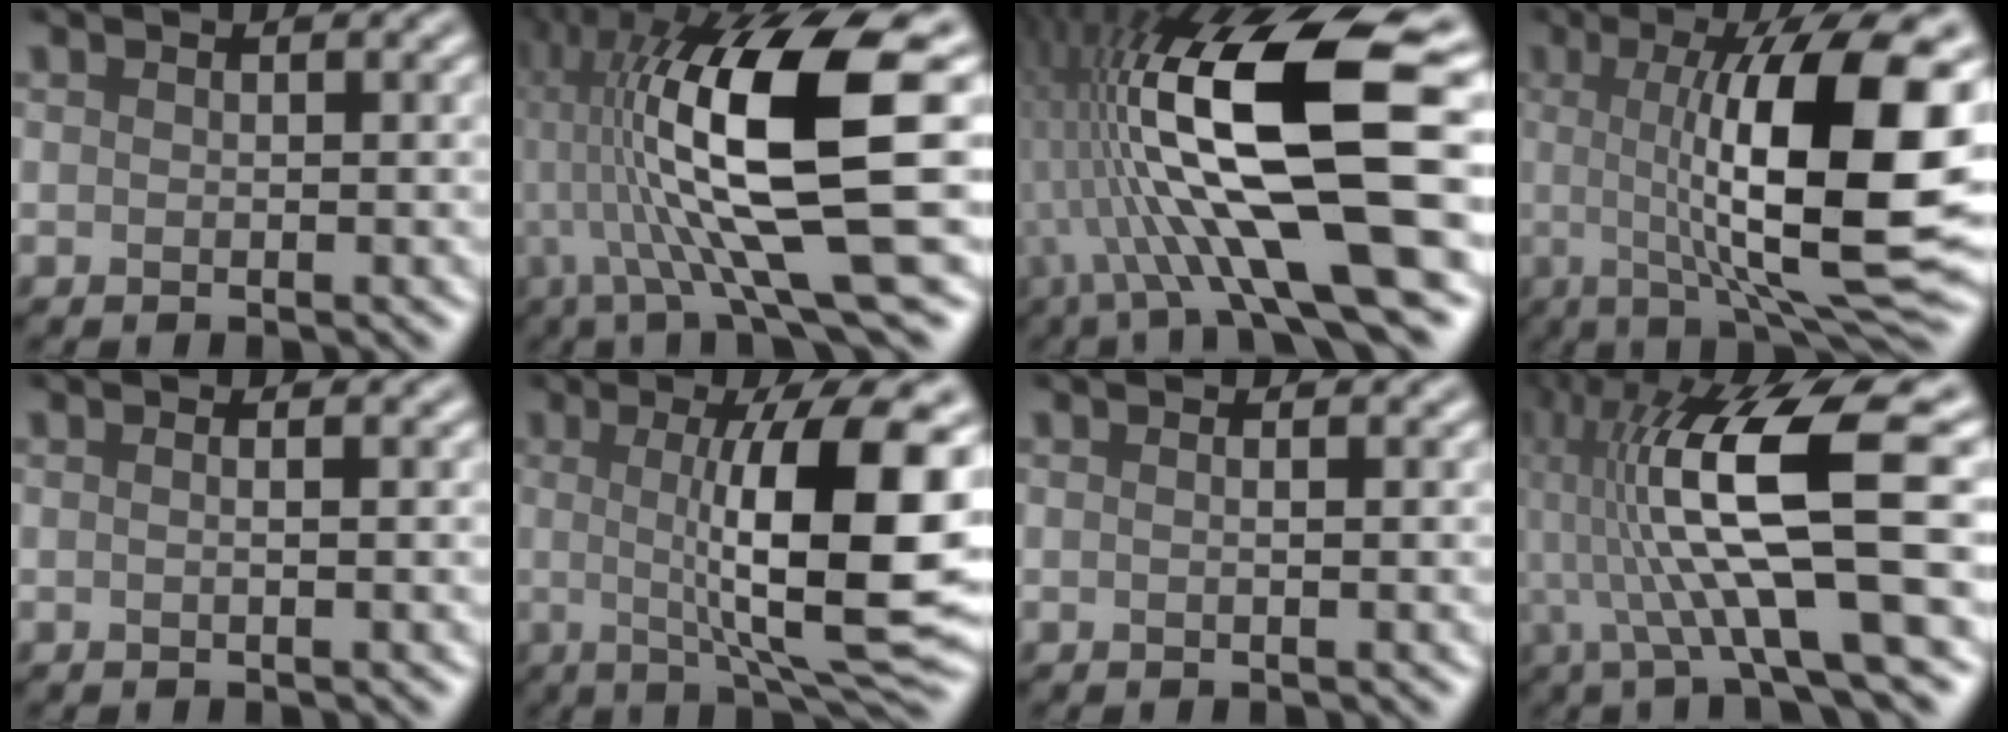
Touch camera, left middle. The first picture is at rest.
{"total": 14.4, "force": [1.0, 2.7, 14.1], "torque": [-0.256, 0.010, 0.028]}
{"total": 15.6, "force": [-0.8, 4.3, 15.0], "torque": [-0.277, 0.022, -0.009]}
{"total": 14.6, "force": [0.6, 4.0, 14.0], "torque": [-0.181, 0.004, 0.010]}
{"total": 1.6, "force": [0.4, 0.9, 1.3], "torque": [0.001, 0.002, -0.016]}
{"total": 12.7, "force": [0.5, 3.0, 12.3], "torque": [-0.156, 0.002, 0.014]}
{"total": 1.3, "force": [0.3, 0.7, 1.1], "torque": [0.002, -0.001, -0.014]}
{"total": 12.1, "force": [0.8, 2.6, 11.8], "torque": [-0.226, 0.013, 0.024]}